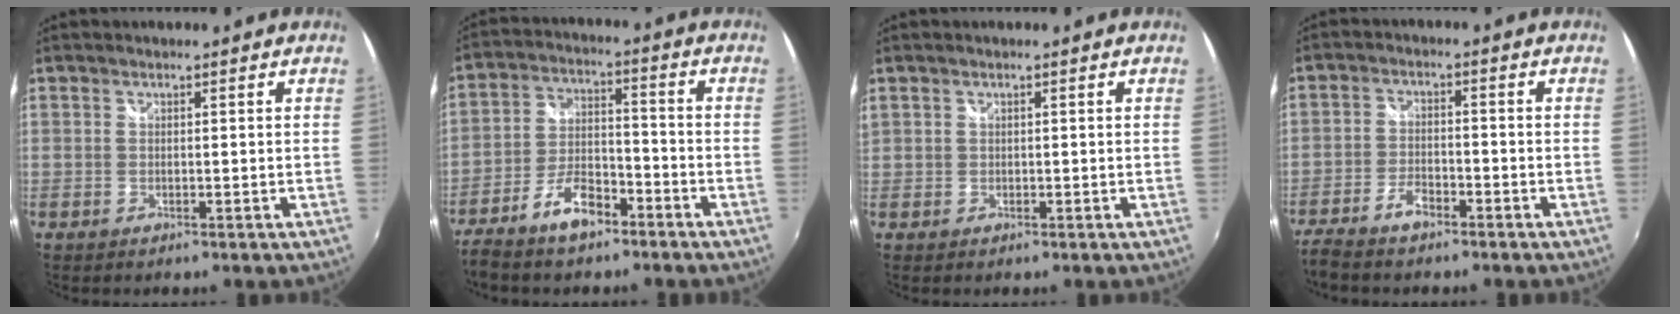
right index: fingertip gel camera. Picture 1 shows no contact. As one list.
[{"total": 9.7, "force": [-7.1, 3.5, 5.6], "torque": [-0.122, 0.008, -0.127]}, {"total": 1.1, "force": [-0.1, 1.1, 0.2], "torque": [-0.002, -0.002, -0.001]}, {"total": 6.6, "force": [-5.3, 1.8, 3.5], "torque": [-0.091, -0.005, -0.101]}]